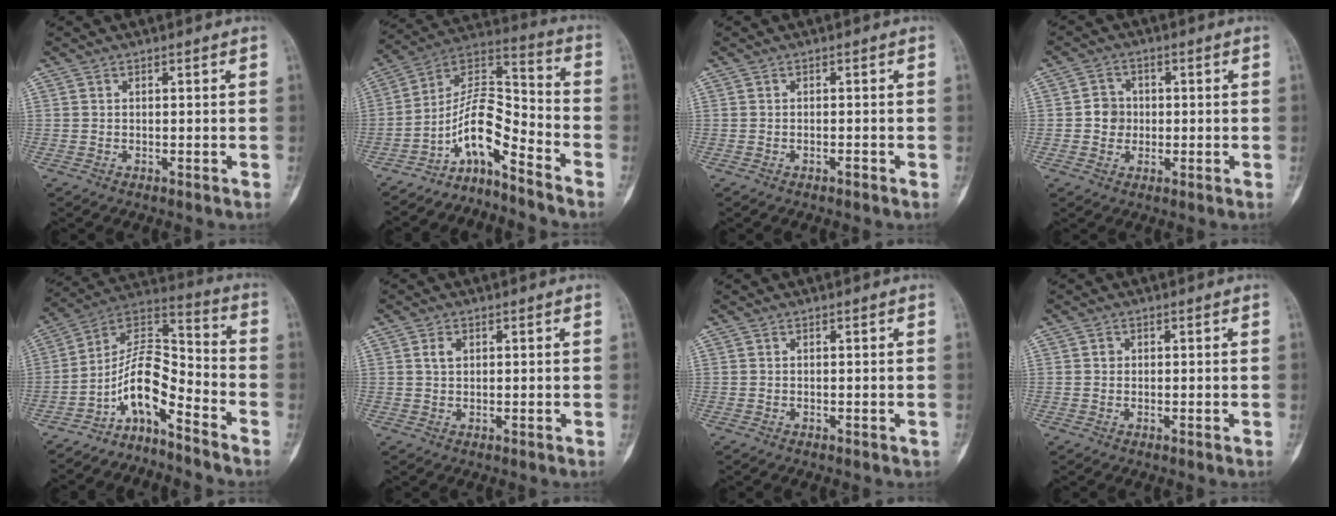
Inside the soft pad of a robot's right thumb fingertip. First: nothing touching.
{"total": 11.1, "force": [-7.5, 3.5, 7.4], "torque": [-0.132, 0.108, -0.141]}
{"total": 0.0}
{"total": 4.2, "force": [-0.2, 3.9, 1.5], "torque": [-0.002, 0.008, -0.008]}
{"total": 11.1, "force": [-7.0, 4.0, 7.6], "torque": [-0.132, 0.105, -0.133]}
{"total": 2.1, "force": [0.7, 1.4, 1.4], "torque": [-0.023, 0.001, 0.013]}
{"total": 0.0}
{"total": 0.9, "force": [0.1, 0.8, 0.3], "torque": [-0.001, 0.002, 0.001]}